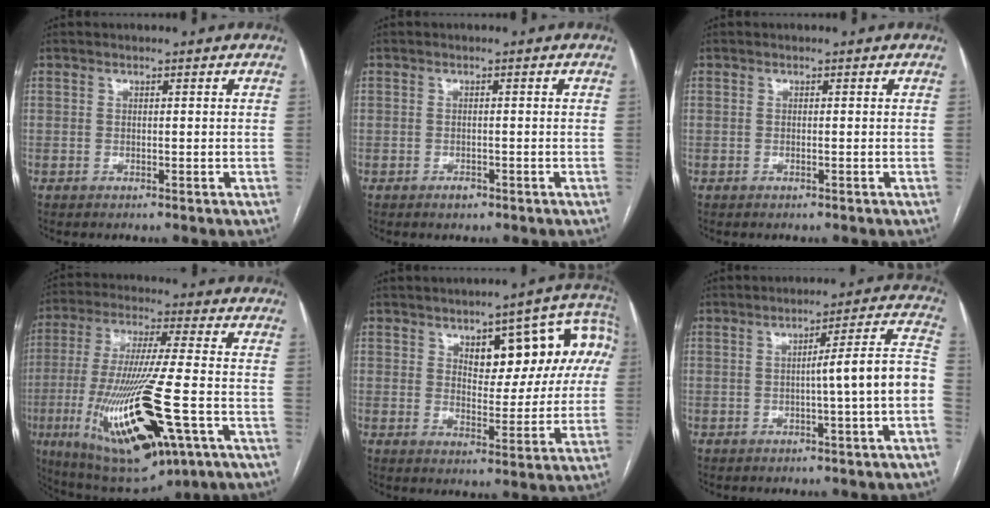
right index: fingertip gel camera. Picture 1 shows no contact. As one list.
[{"total": 1.4, "force": [-0.9, 0.9, 0.6], "torque": [-0.007, 0.002, -0.011]}, {"total": 0.0}, {"total": 23.4, "force": [-8.1, 4.2, 21.5], "torque": [-0.434, -0.044, -0.126]}, {"total": 12.9, "force": [4.2, 5.4, 10.9], "torque": [-0.125, 0.039, 0.058]}, {"total": 8.5, "force": [-1.9, -0.8, 8.2], "torque": [-0.106, 0.027, -0.028]}]